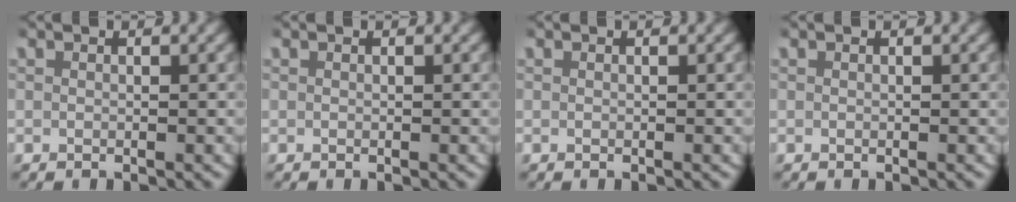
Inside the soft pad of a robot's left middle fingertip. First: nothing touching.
{"total": 0.0}
{"total": 0.0}
{"total": 0.0}